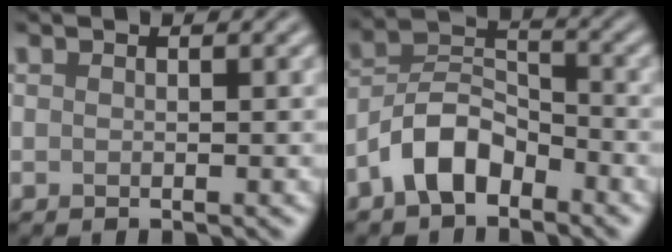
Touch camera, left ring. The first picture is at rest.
{"total": 5.5, "force": [-3.3, 3.0, 3.2], "torque": [-0.057, 0.013, -0.073]}